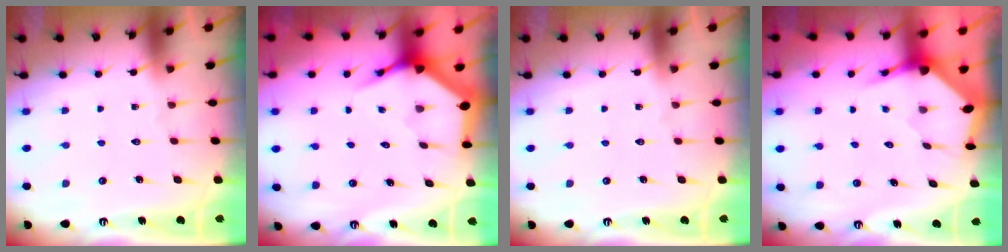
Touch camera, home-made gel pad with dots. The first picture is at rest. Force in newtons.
{"total": 4.0, "press": 4.0, "slide": 0.5}
{"total": 0.0}
{"total": 3.6, "press": 3.6, "slide": 0.5}